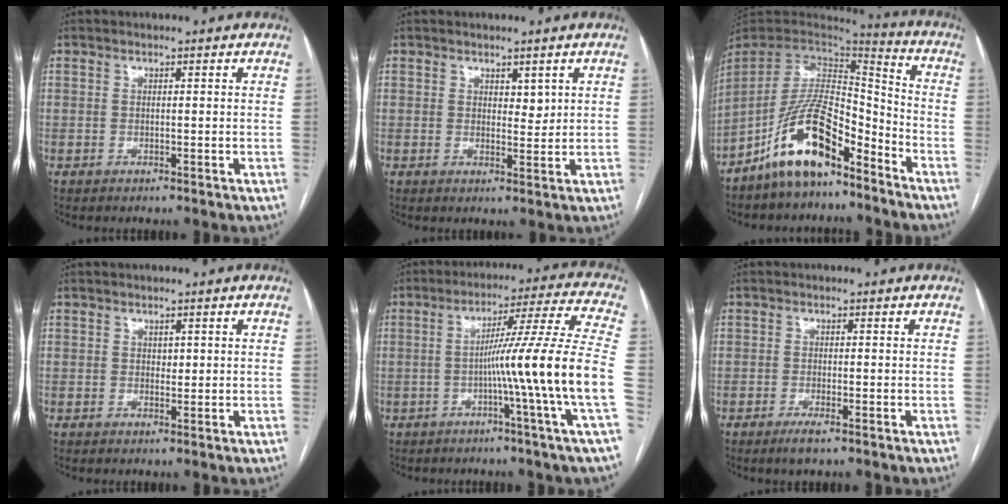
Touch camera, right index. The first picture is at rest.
{"total": 2.1, "force": [1.1, 1.2, 1.3], "torque": [-0.015, -0.006, 0.021]}
{"total": 14.0, "force": [-9.2, 4.6, 9.4], "torque": [-0.186, 0.020, -0.169]}
{"total": 0.9, "force": [0.3, 0.7, 0.5], "torque": [-0.004, -0.001, 0.004]}
{"total": 15.3, "force": [-3.5, -3.3, 14.5], "torque": [-0.211, 0.003, -0.064]}
{"total": 2.3, "force": [-1.5, 0.3, 1.7], "torque": [-0.033, -0.003, -0.025]}